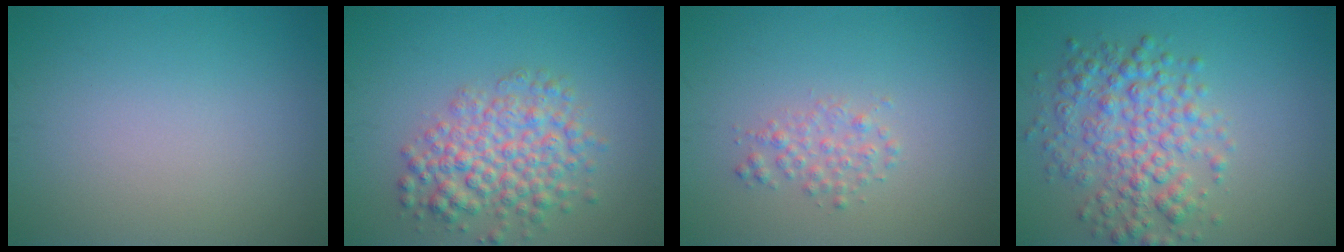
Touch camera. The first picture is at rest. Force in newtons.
{"total": 5.2, "press": 5.2, "slide": 0.2}
{"total": 1.6, "press": 1.6, "slide": 0.1}
{"total": 5.5, "press": 5.5, "slide": 0.1}